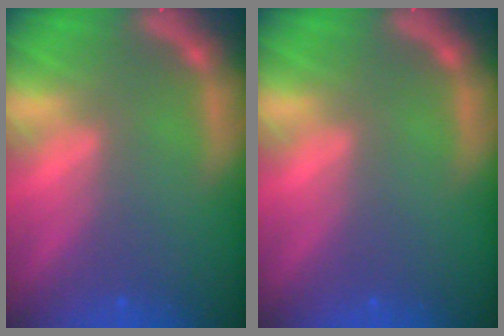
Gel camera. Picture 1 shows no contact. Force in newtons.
{"total": 0.0}